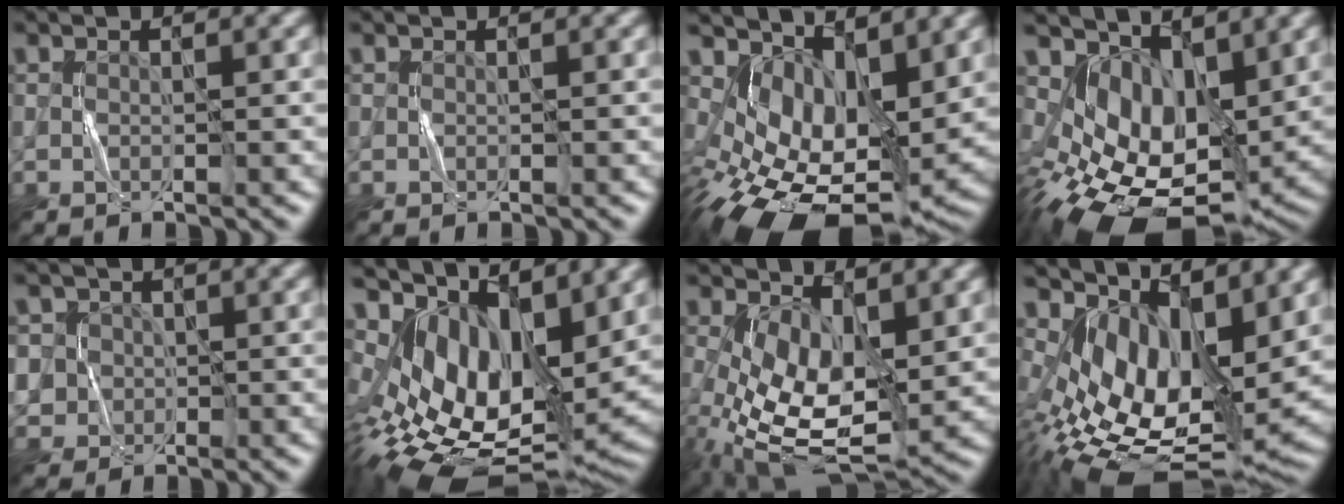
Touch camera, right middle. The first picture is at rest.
{"total": 0.0}
{"total": 10.8, "force": [-0.2, 6.5, 8.6], "torque": [-0.150, -0.032, 0.016]}
{"total": 10.1, "force": [0.6, 6.4, 7.8], "torque": [-0.143, -0.025, 0.025]}
{"total": 4.6, "force": [0.5, 4.5, 1.1], "torque": [-0.024, 0.027, 0.001]}
{"total": 14.4, "force": [3.8, 7.8, 11.6], "torque": [-0.207, -0.008, 0.086]}
{"total": 9.0, "force": [-0.4, 4.6, 7.7], "torque": [-0.166, -0.017, -0.003]}
{"total": 13.8, "force": [2.5, 7.2, 11.6], "torque": [-0.205, -0.016, 0.063]}